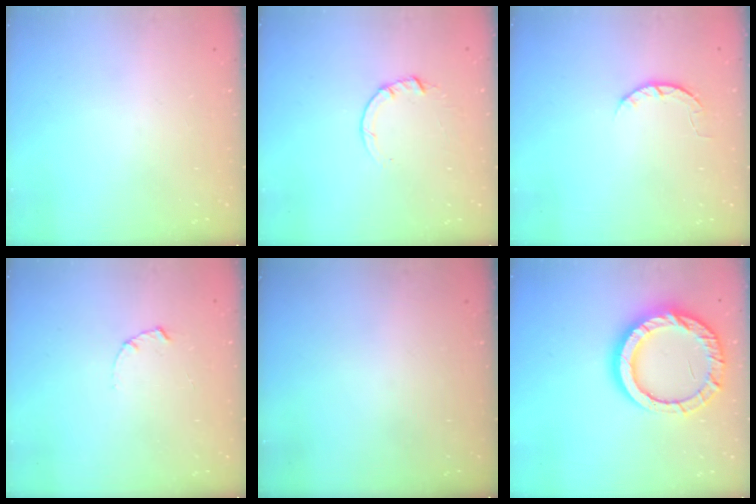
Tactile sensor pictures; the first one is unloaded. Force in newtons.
{"total": 3.5, "press": 3.5, "slide": 0.4}
{"total": 4.5, "press": 4.5, "slide": 0.7}
{"total": 1.7, "press": 1.6, "slide": 0.3}
{"total": 0.0}
{"total": 16.4, "press": 16.3, "slide": 1.6}